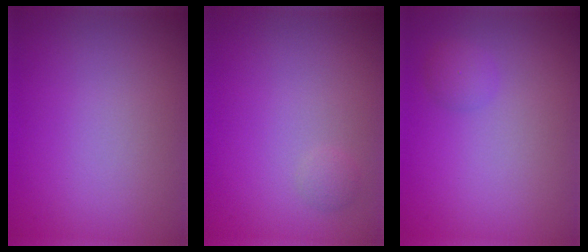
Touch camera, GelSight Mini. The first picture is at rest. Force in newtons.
{"total": 0.7, "press": 0.7, "slide": 0.0}
{"total": 1.3, "press": 1.2, "slide": 0.1}